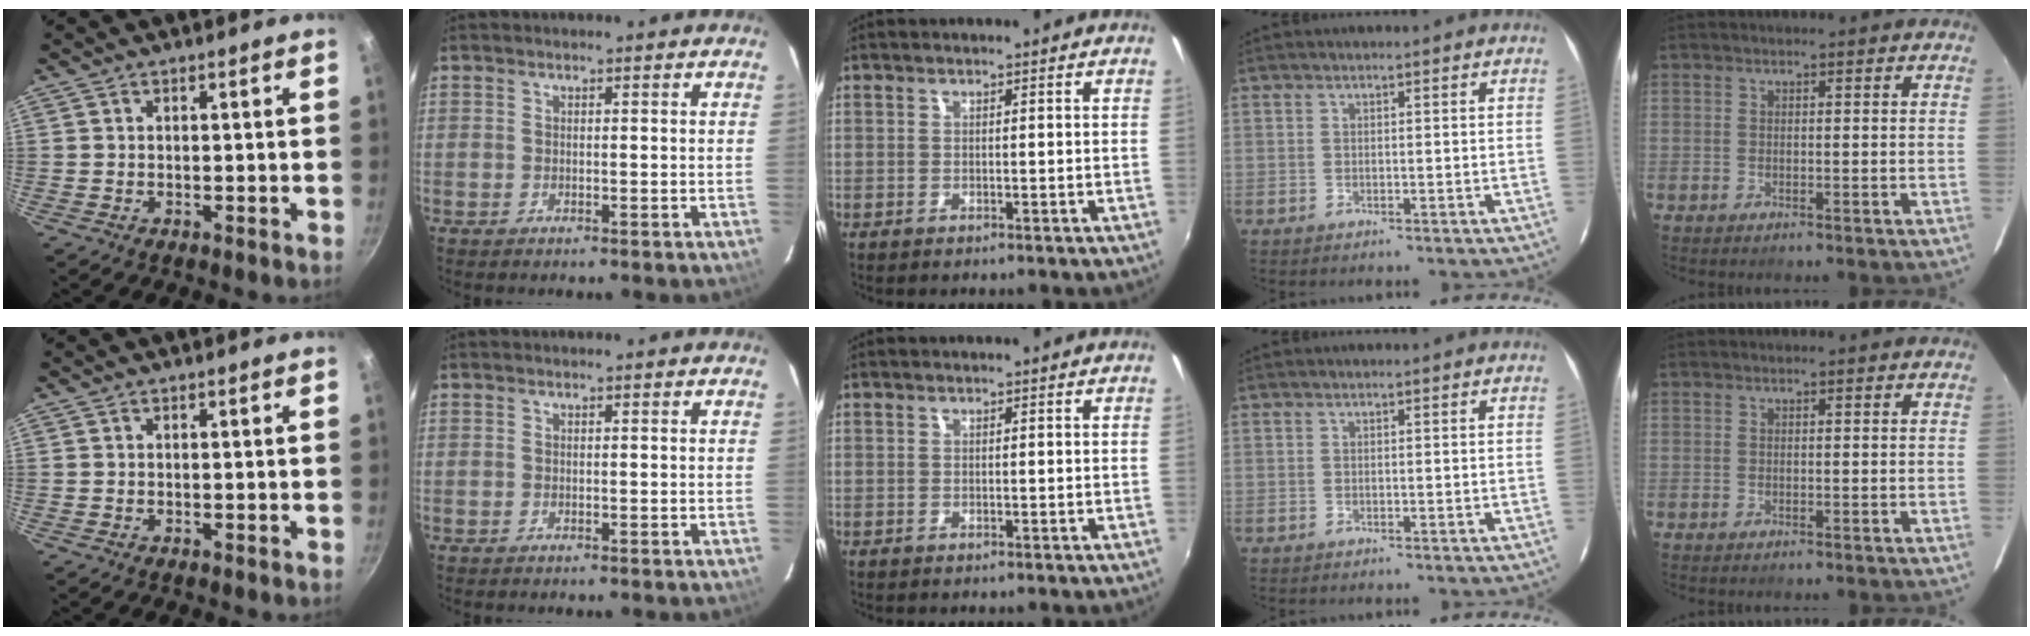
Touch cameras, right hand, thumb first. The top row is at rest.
{}